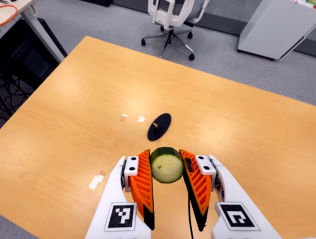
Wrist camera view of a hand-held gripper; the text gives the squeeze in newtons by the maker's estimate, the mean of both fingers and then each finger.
{"total": 11.3, "left": 12.6, "right": 10.1}